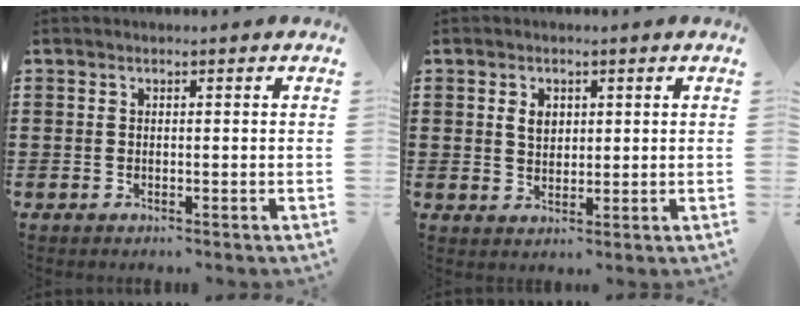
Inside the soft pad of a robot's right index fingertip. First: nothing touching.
{"total": 2.8, "force": [0.9, 2.0, 1.8], "torque": [-0.041, 0.008, 0.016]}